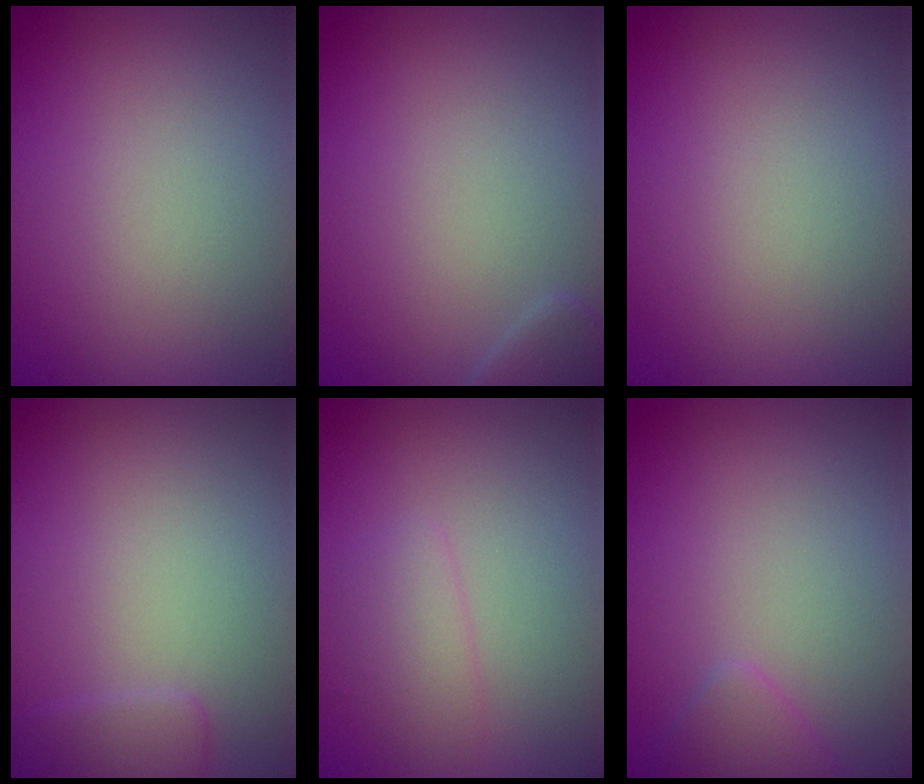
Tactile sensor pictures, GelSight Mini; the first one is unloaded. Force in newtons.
{"total": 1.7, "press": 1.7, "slide": 0.2}
{"total": 0.0}
{"total": 1.6, "press": 1.6, "slide": 0.1}
{"total": 1.5, "press": 1.5, "slide": 0.0}
{"total": 1.5, "press": 1.5, "slide": 0.1}